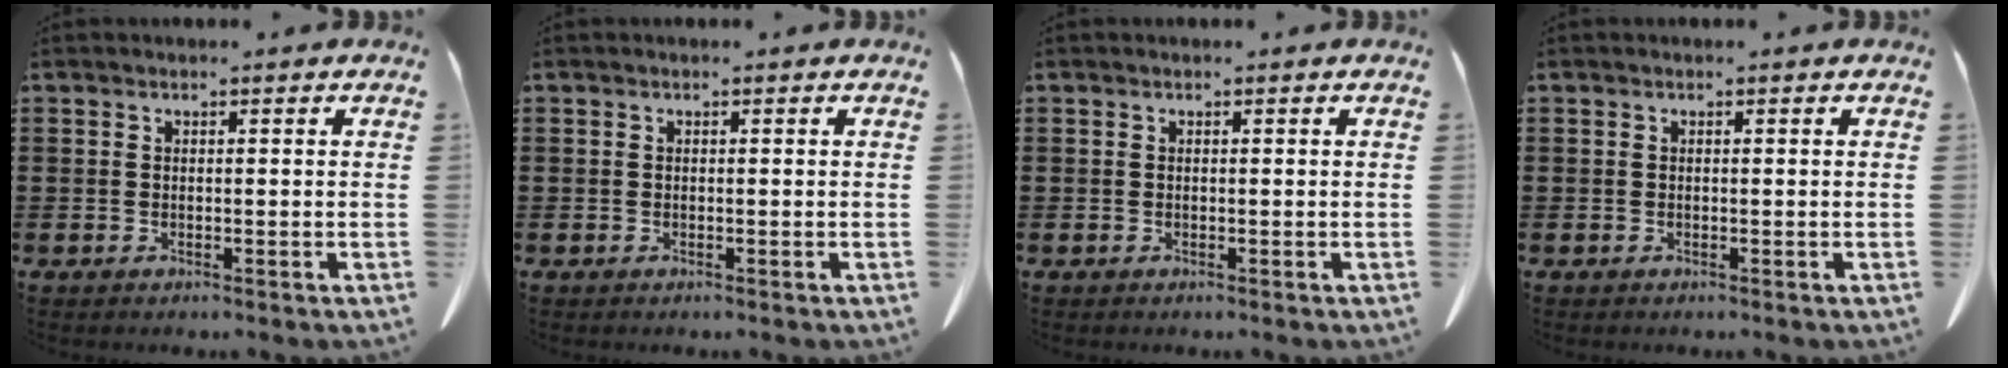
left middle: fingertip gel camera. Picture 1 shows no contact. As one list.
[{"total": 0.0}, {"total": 0.0}, {"total": 0.0}]